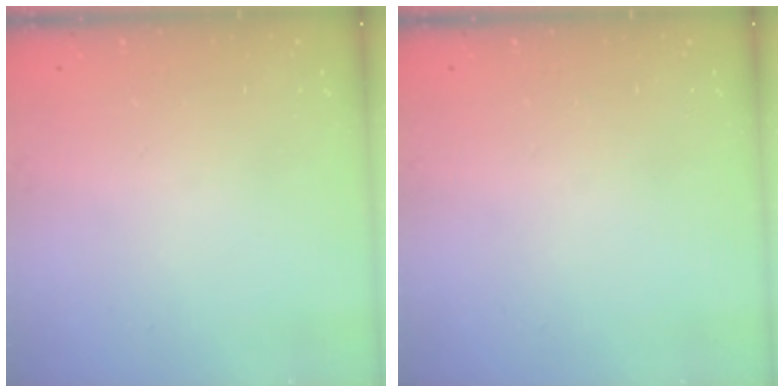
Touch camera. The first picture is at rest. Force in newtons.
{"total": 0.0}